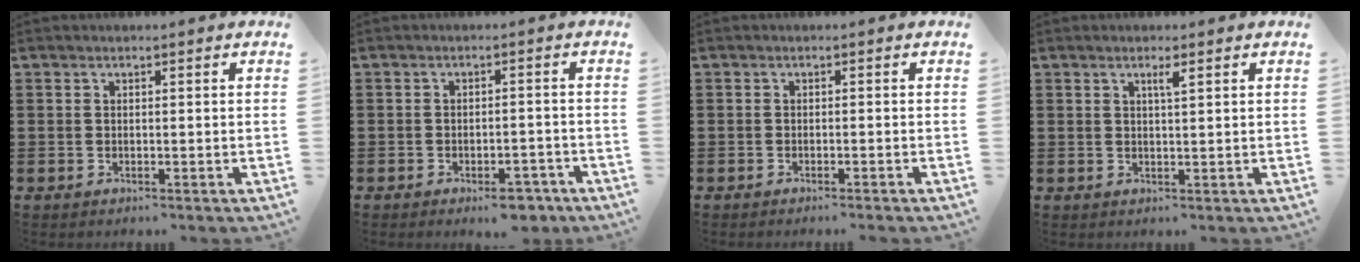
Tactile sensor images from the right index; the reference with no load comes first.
{"total": 3.7, "force": [-3.1, 1.0, 1.8], "torque": [-0.028, 0.007, -0.056]}
{"total": 0.5, "force": [-0.5, 0.0, 0.2], "torque": [-0.005, 0.000, -0.010]}
{"total": 1.5, "force": [0.8, 0.0, 1.3], "torque": [-0.025, 0.000, 0.013]}